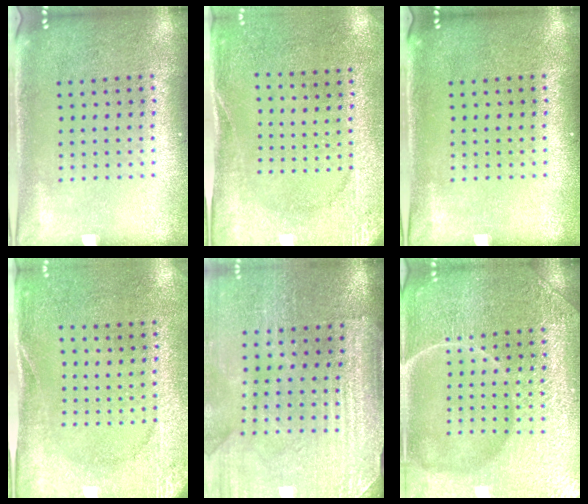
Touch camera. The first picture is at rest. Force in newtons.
{"total": 2.7, "press": 2.2, "slide": 1.5}
{"total": 0.0}
{"total": 2.7, "press": 2.3, "slide": 1.3}
{"total": 3.3, "press": 3.2, "slide": 0.9}
{"total": 7.4, "press": 7.3, "slide": 1.0}